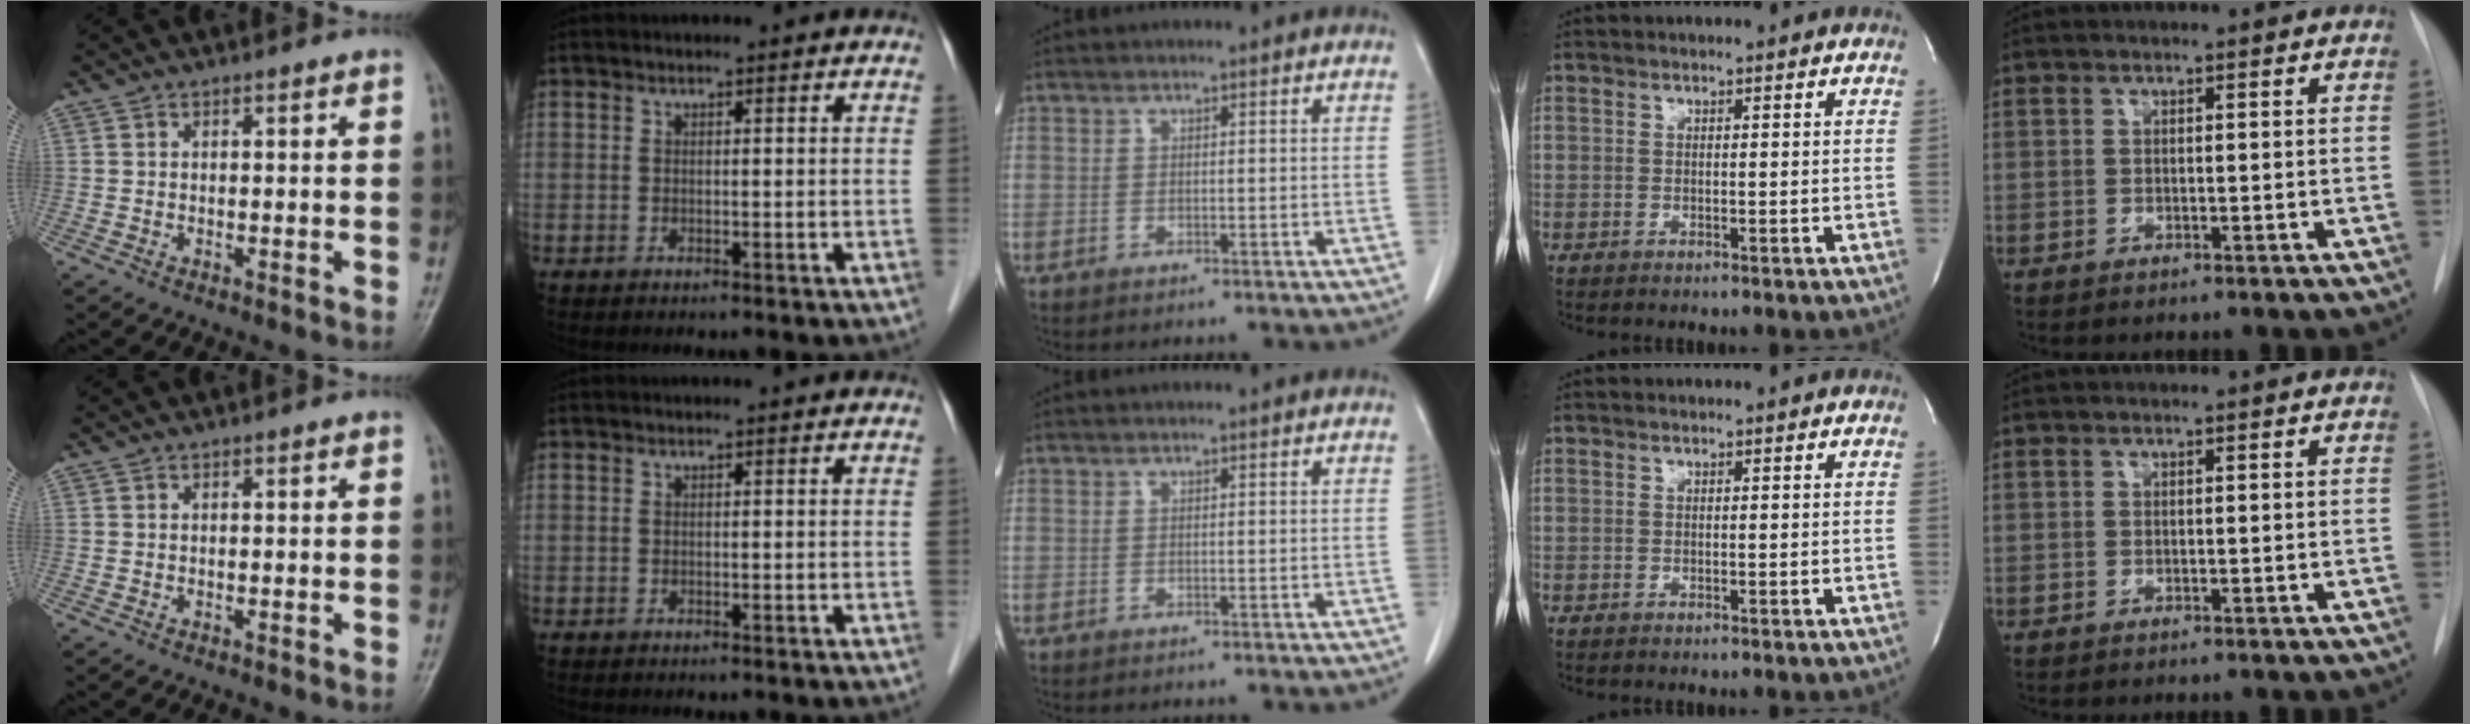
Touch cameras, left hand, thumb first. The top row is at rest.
{}